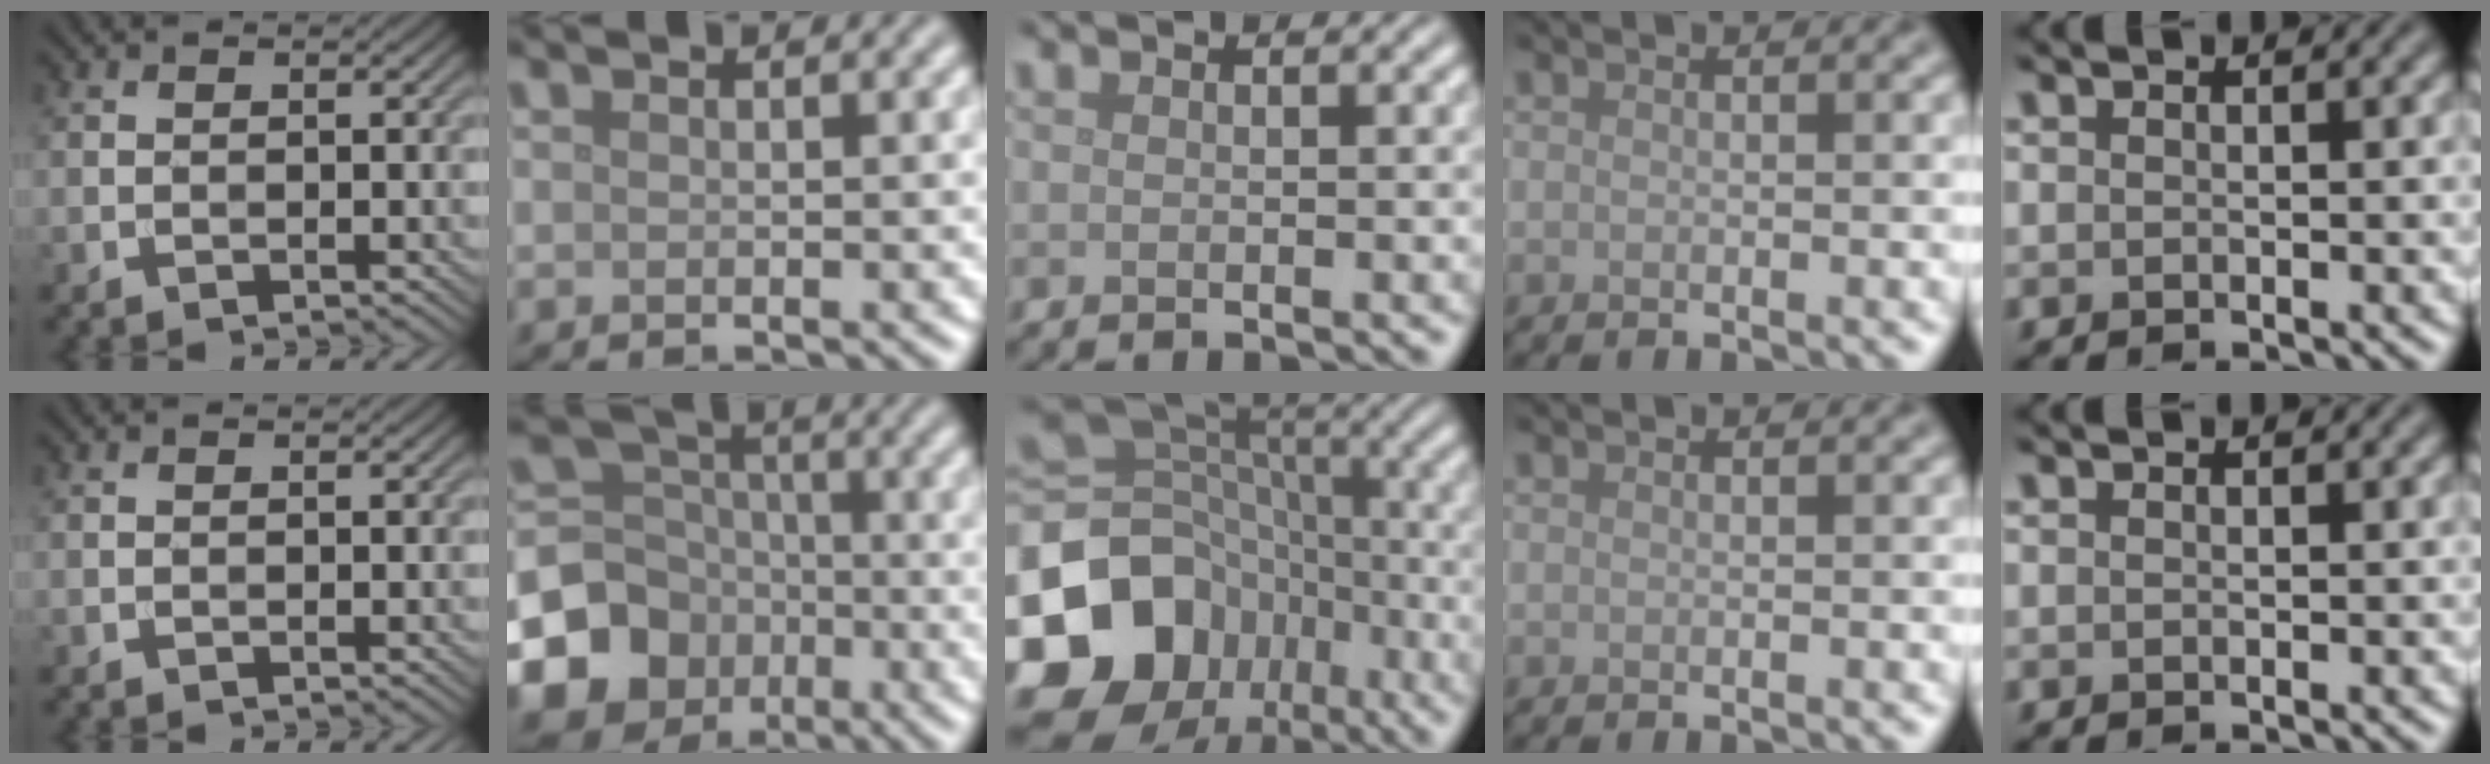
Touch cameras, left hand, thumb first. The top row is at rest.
{"index": {"total": 9.9, "force": [-4.0, 8.5, 3.0], "torque": [-0.073, -0.013, -0.090]}, "middle": {"total": 17.5, "force": [-7.7, 13.9, 7.3], "torque": [-0.189, -0.005, -0.134]}}